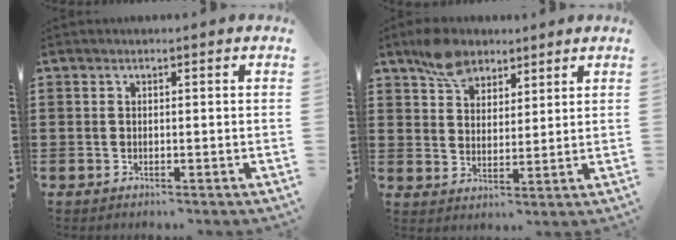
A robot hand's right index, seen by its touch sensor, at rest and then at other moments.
{"total": 6.2, "force": [4.6, 3.5, 2.3], "torque": [-0.055, 0.006, 0.087]}